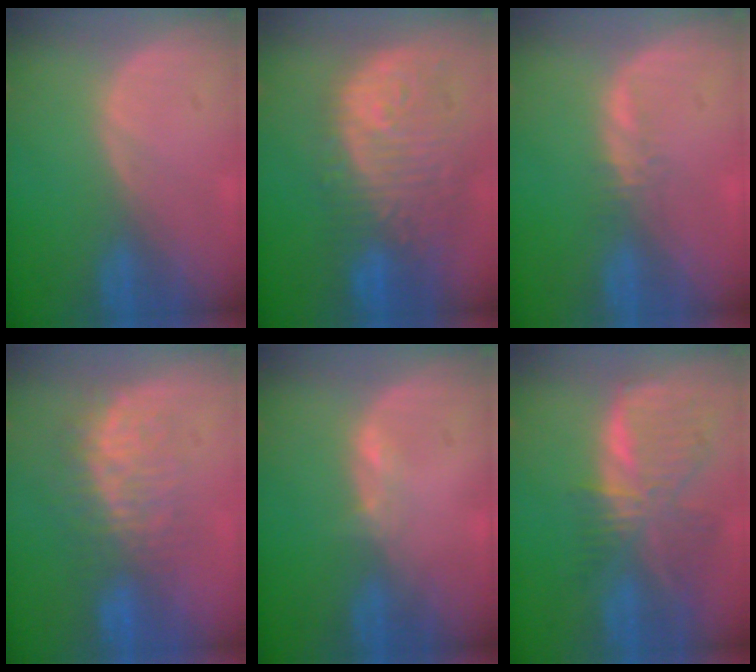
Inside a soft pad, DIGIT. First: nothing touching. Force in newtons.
{"total": 12.2, "press": 10.9, "slide": 5.5}
{"total": 1.3, "press": 1.2, "slide": 0.5}
{"total": 7.6, "press": 7.3, "slide": 2.1}
{"total": 1.3, "press": 1.2, "slide": 0.5}
{"total": 8.9, "press": 7.7, "slide": 4.5}